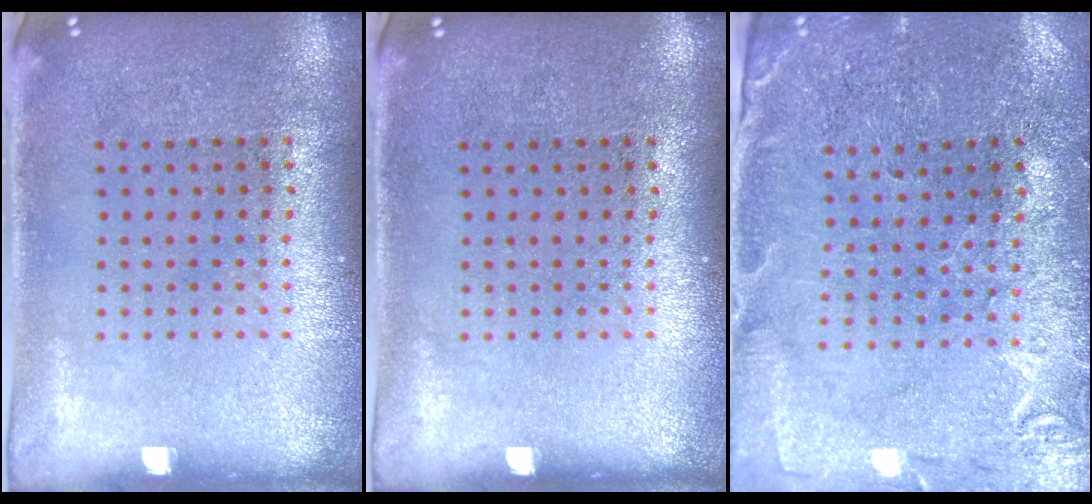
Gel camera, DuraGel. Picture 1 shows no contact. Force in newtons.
{"total": 0.0}
{"total": 0.5, "press": 0.5, "slide": 0.2}